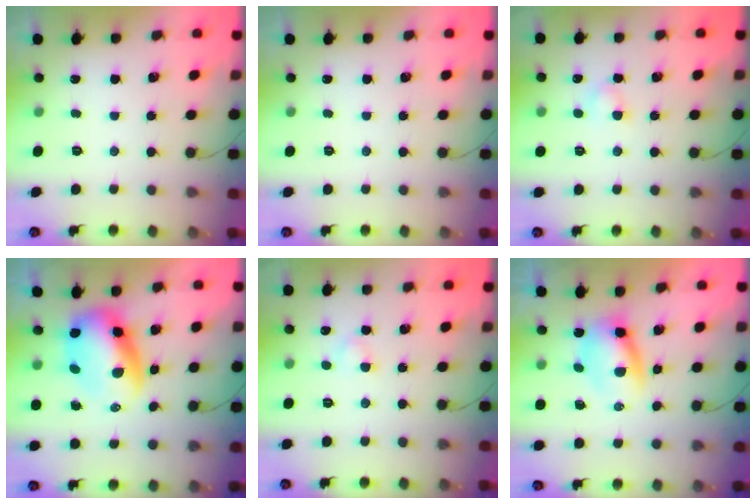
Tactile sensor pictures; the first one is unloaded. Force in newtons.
{"total": 0.0}
{"total": 2.6, "press": 2.5, "slide": 0.8}
{"total": 7.3, "press": 7.1, "slide": 1.9}
{"total": 2.1, "press": 1.9, "slide": 0.9}
{"total": 5.2, "press": 5.1, "slide": 1.1}